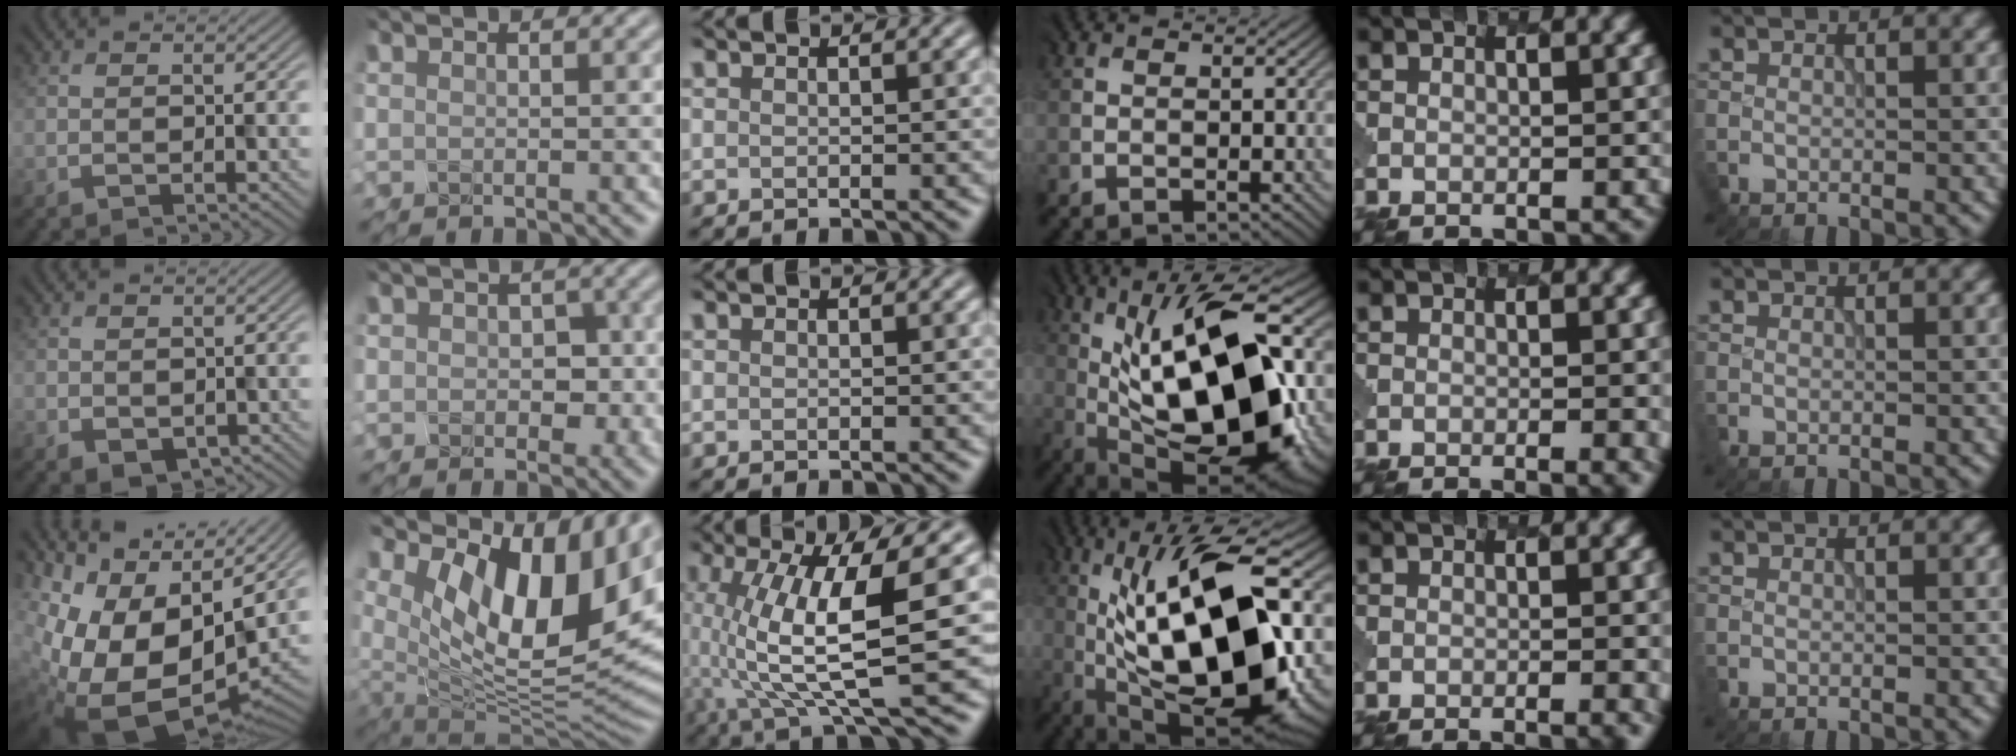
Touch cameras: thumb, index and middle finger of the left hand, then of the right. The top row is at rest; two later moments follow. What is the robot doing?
{"motion": "dispense", "object": "toothpaste"}